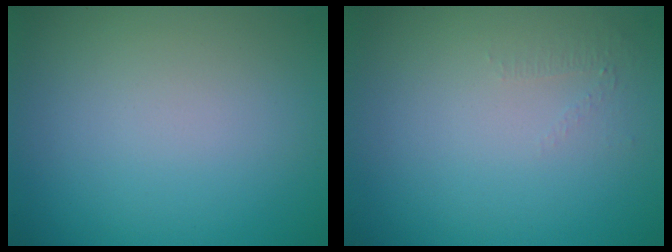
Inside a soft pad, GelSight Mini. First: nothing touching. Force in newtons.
{"total": 0.5, "press": 0.2, "slide": 0.5}